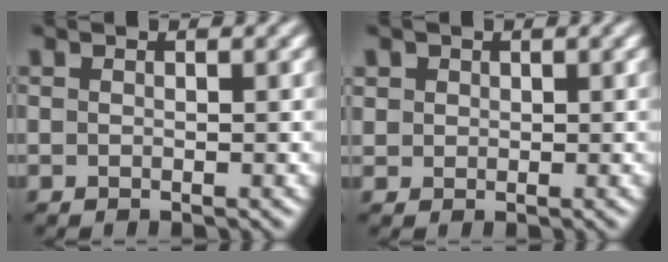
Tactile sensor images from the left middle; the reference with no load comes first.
{"total": 1.1, "force": [0.7, 0.8, -0.3], "torque": [0.005, 0.001, 0.010]}